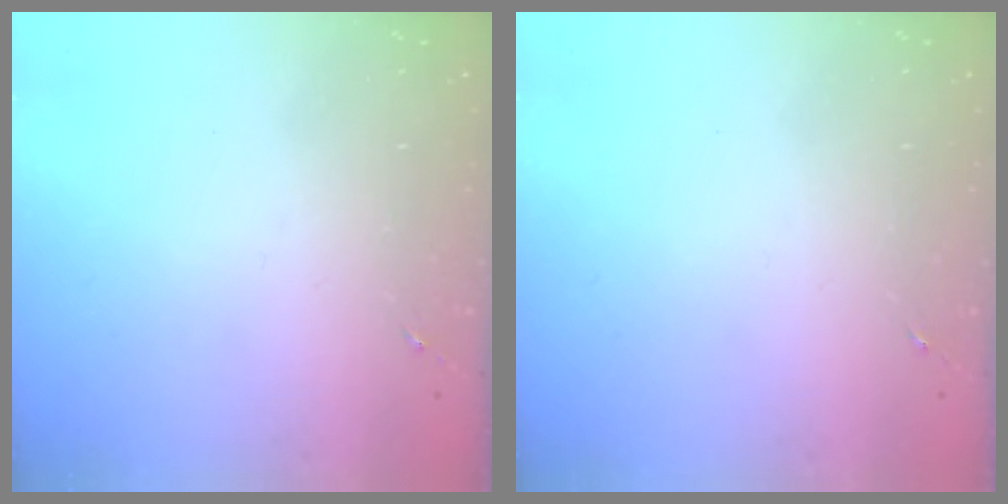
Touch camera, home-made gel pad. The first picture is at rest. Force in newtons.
{"total": 0.0}